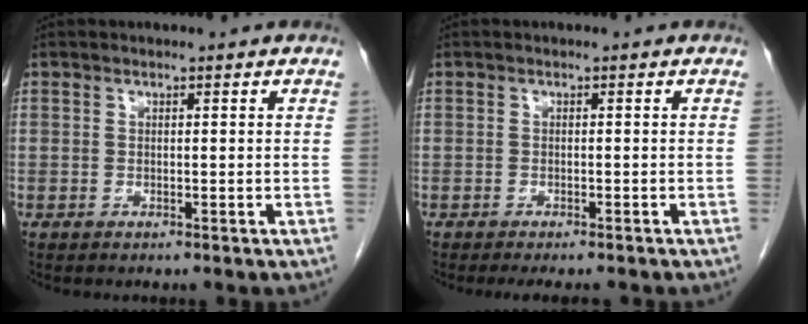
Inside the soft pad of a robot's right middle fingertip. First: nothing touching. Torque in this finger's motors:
{"motor_torque": [0.45, -0.30, 0.03, 0.02]}